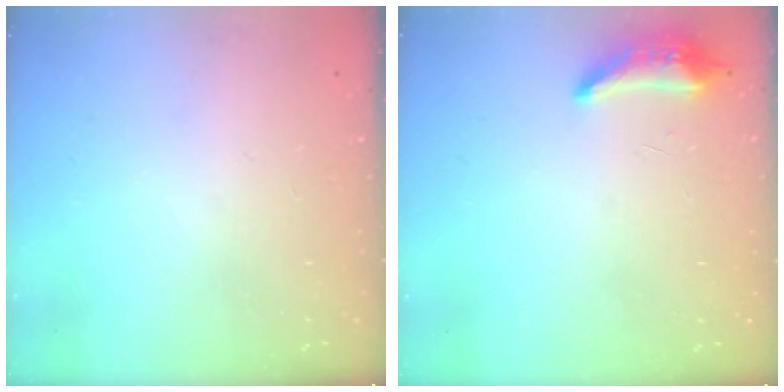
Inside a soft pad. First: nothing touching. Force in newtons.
{"total": 8.5, "press": 8.4, "slide": 1.6}